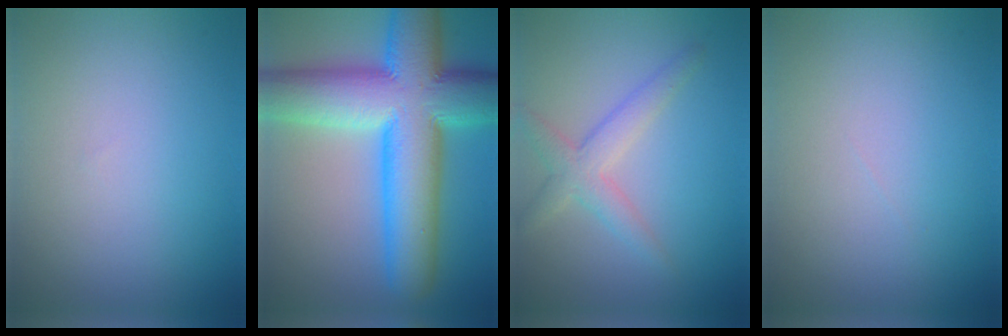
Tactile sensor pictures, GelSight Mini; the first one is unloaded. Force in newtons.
{"total": 15.0, "press": 14.9, "slide": 0.3}
{"total": 3.1, "press": 3.1, "slide": 0.1}
{"total": 0.0}